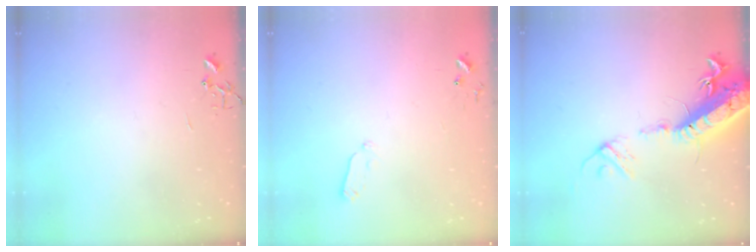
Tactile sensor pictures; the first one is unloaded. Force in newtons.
{"total": 4.6, "press": 4.5, "slide": 0.9}
{"total": 20.7, "press": 20.1, "slide": 4.8}